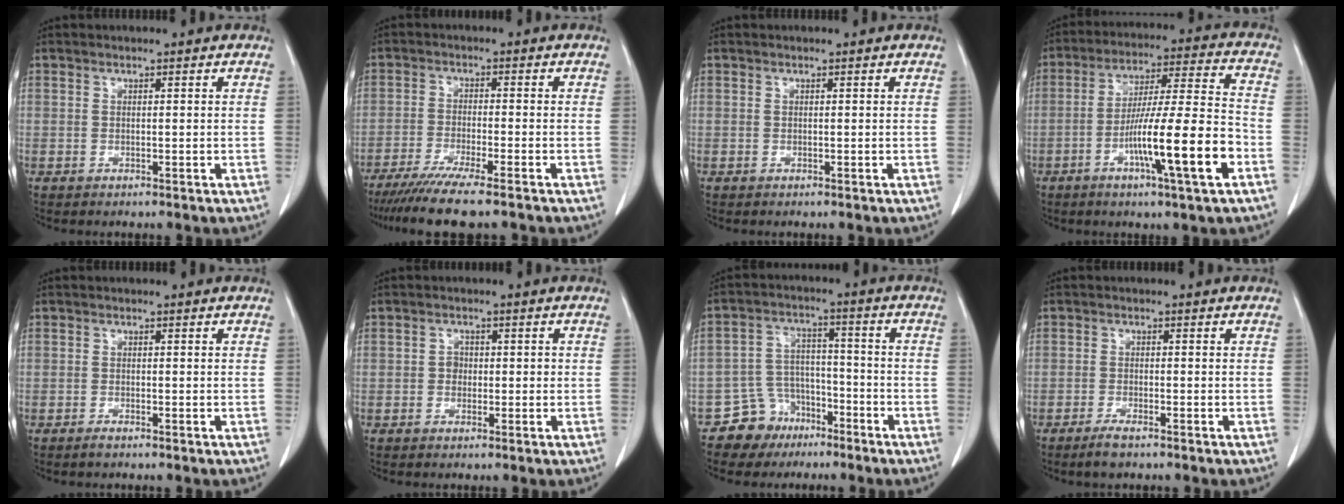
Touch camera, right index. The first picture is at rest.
{"total": 10.0, "force": [-8.0, -0.3, 5.9], "torque": [-0.087, -0.027, -0.129]}
{"total": 0.0}
{"total": 15.4, "force": [-5.9, 0.0, 14.3], "torque": [-0.244, -0.003, -0.098]}
{"total": 0.8, "force": [-0.7, 0.0, 0.4], "torque": [-0.007, -0.001, -0.009]}
{"total": 1.8, "force": [-0.2, 1.5, 0.9], "torque": [-0.011, 0.006, -0.004]}
{"total": 7.2, "force": [-4.8, 5.3, 0.5], "torque": [0.001, 0.024, -0.078]}
{"total": 2.6, "force": [-1.9, 0.4, 1.6], "torque": [-0.033, -0.003, -0.033]}